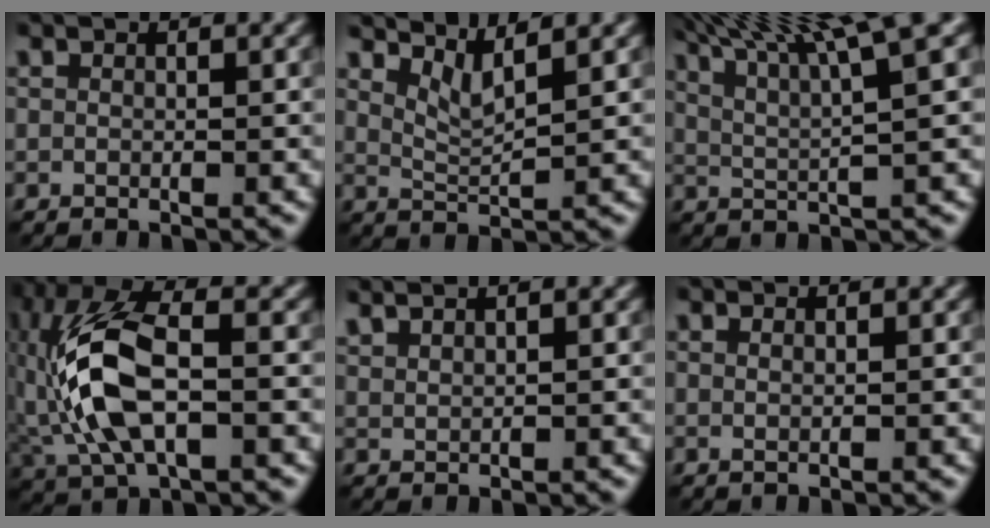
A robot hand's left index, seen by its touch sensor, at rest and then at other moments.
{"total": 2.7, "force": [2.2, 0.4, 1.6], "torque": [-0.026, -0.007, 0.044]}
{"total": 10.0, "force": [6.9, 1.6, 7.1], "torque": [-0.097, 0.030, 0.094]}
{"total": 10.5, "force": [-0.9, 5.2, 9.0], "torque": [-0.207, 0.014, -0.021]}
{"total": 2.6, "force": [2.2, 0.8, 1.2], "torque": [-0.004, 0.008, 0.019]}
{"total": 0.8, "force": [0.4, 0.3, 0.6], "torque": [-0.005, -0.003, 0.000]}